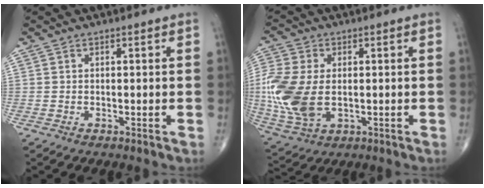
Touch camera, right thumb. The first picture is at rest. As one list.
[{"total": 15.9, "force": [-0.7, 10.0, 12.4], "torque": [-0.303, -0.013, -0.003]}]